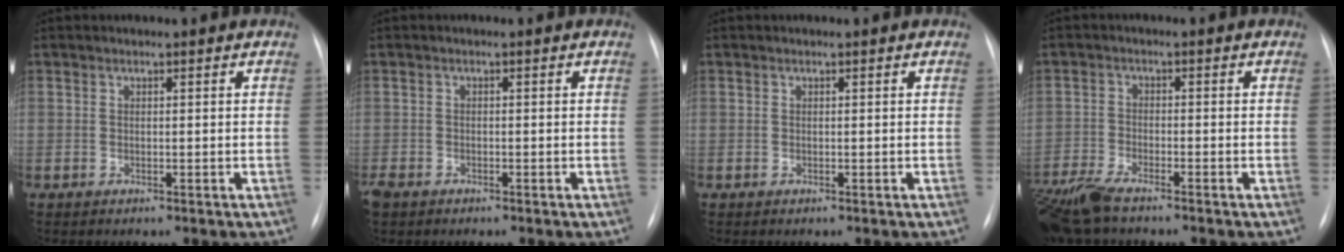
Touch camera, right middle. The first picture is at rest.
{"total": 2.9, "force": [-2.1, 1.7, 1.1], "torque": [-0.025, -0.003, -0.034]}
{"total": 0.0}
{"total": 8.2, "force": [-6.7, 1.8, 4.4], "torque": [-0.093, -0.020, -0.126]}